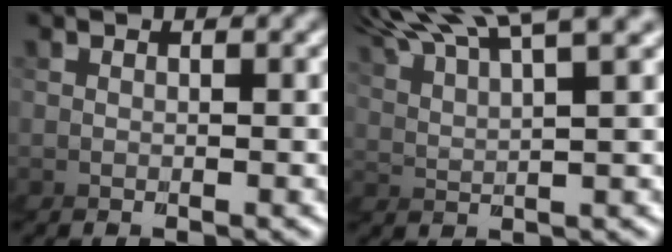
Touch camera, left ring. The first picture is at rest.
{"total": 5.1, "force": [4.9, 0.7, 0.9], "torque": [-0.059, 0.032, 0.066]}